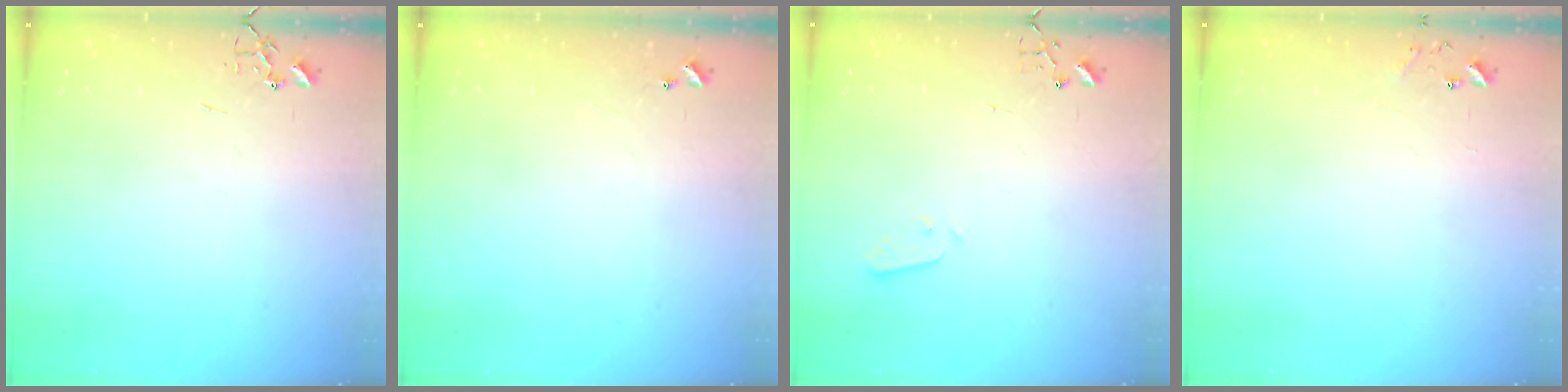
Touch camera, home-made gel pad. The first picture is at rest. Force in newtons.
{"total": 5.0, "press": 5.0, "slide": 0.6}
{"total": 2.1, "press": 2.0, "slide": 0.4}
{"total": 7.0, "press": 7.0, "slide": 0.5}